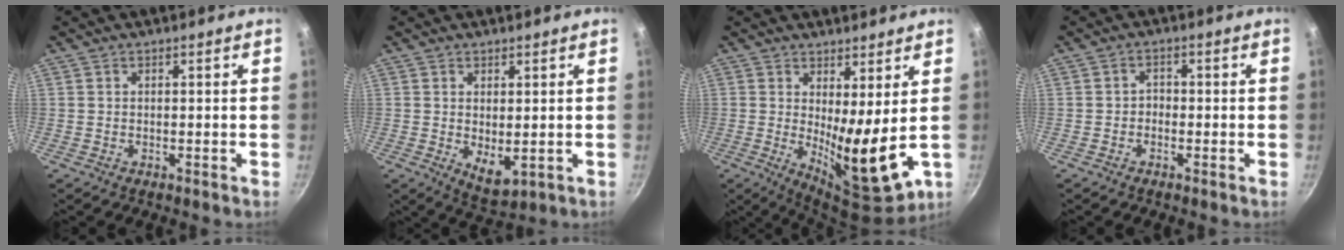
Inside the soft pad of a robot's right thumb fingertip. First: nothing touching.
{"total": 5.5, "force": [0.2, 2.8, 4.8], "torque": [-0.067, -0.018, 0.014]}
{"total": 10.9, "force": [1.7, 3.0, 10.4], "torque": [-0.153, -0.043, 0.034]}
{"total": 1.7, "force": [-0.8, 1.3, 0.7], "torque": [-0.005, 0.011, -0.018]}